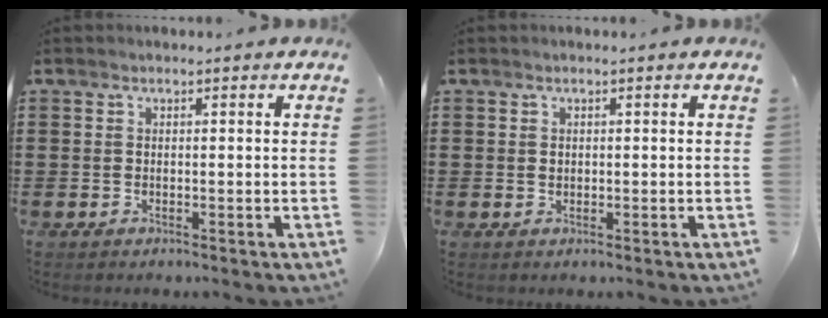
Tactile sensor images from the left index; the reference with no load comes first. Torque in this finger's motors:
{"motor_torque": [0.11, 0.08, 0.06, 0.00]}